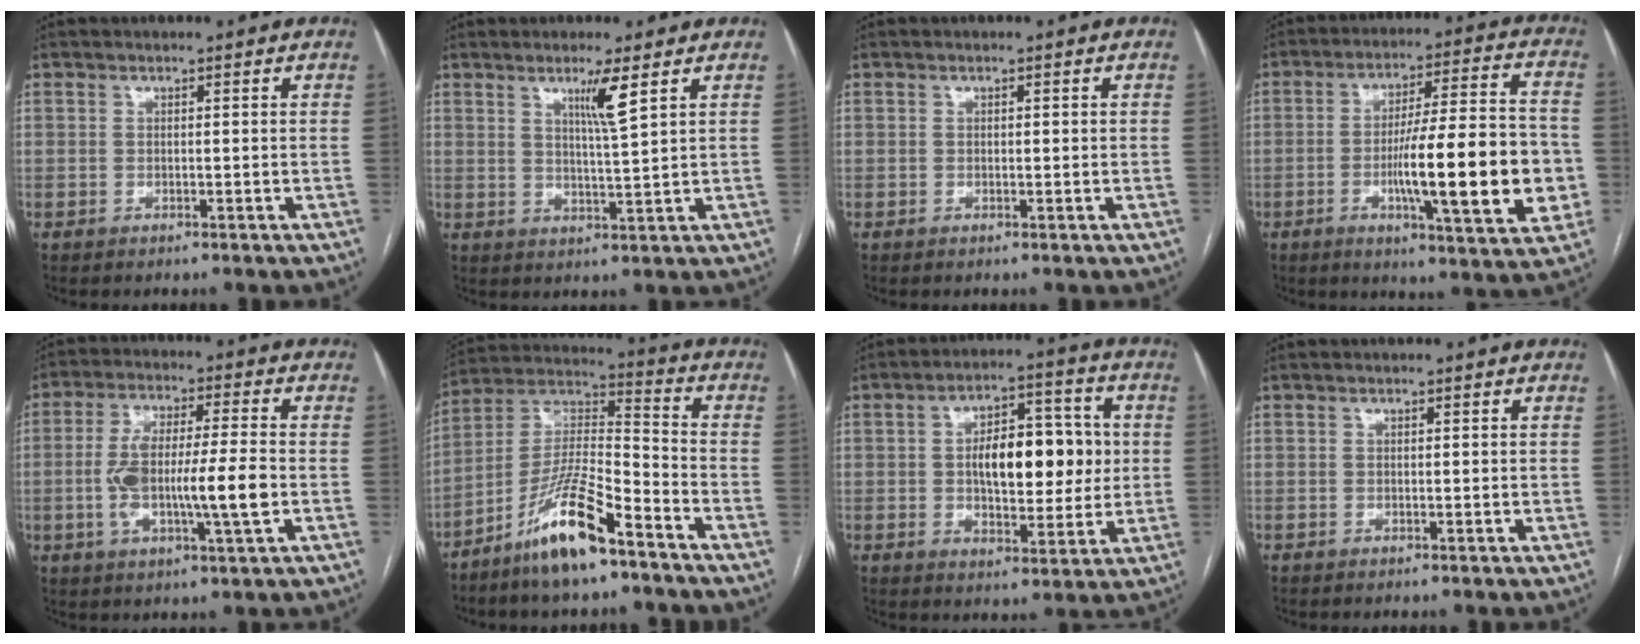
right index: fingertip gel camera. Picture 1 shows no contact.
{"total": 4.8, "force": [2.5, -0.7, 4.0], "torque": [-0.072, -0.011, 0.046]}
{"total": 0.5, "force": [0.1, 0.2, 0.4], "torque": [-0.006, 0.001, 0.001]}
{"total": 18.6, "force": [-3.6, 2.5, 18.1], "torque": [-0.257, 0.009, -0.047]}
{"total": 12.1, "force": [-1.8, 1.6, 11.9], "torque": [-0.222, 0.009, -0.031]}
{"total": 14.2, "force": [-9.2, 2.2, 10.5], "torque": [-0.211, -0.004, -0.173]}
{"total": 13.0, "force": [1.0, 5.9, 11.5], "torque": [-0.175, 0.024, 0.020]}
{"total": 0.0}